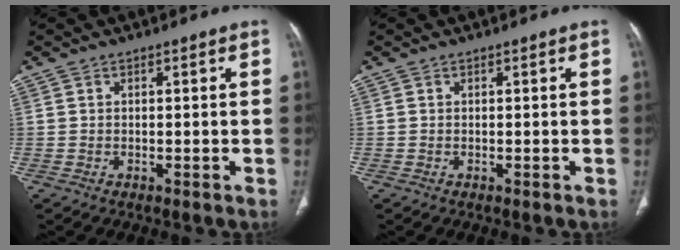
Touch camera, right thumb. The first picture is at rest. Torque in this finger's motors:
{"motor_torque": [0.27, 0.03, 0.11, -0.12, -0.09]}